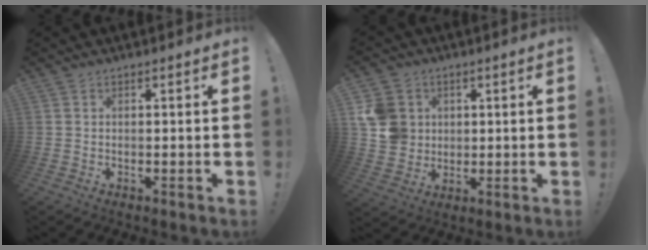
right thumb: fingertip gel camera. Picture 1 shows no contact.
{"total": 10.6, "force": [2.4, 9.6, 3.6], "torque": [-0.074, -0.005, 0.053]}